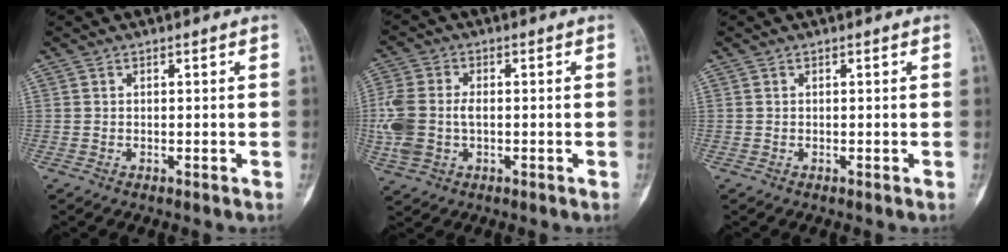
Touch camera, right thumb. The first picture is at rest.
{"total": 10.3, "force": [-0.9, 6.9, 7.6], "torque": [-0.191, 0.011, -0.018]}
{"total": 0.0}